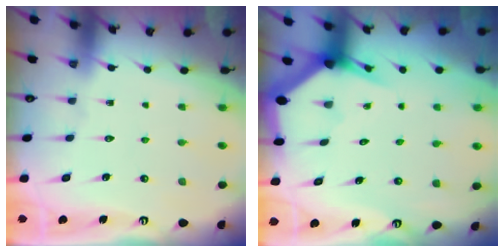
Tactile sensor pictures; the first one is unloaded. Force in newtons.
{"total": 2.9, "press": 2.9, "slide": 0.2}